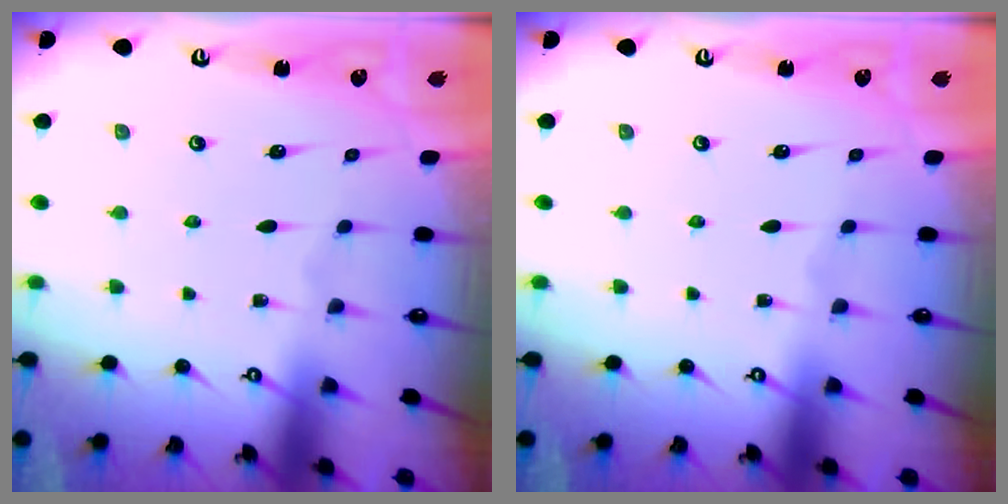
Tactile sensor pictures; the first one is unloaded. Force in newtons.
{"total": 0.0}